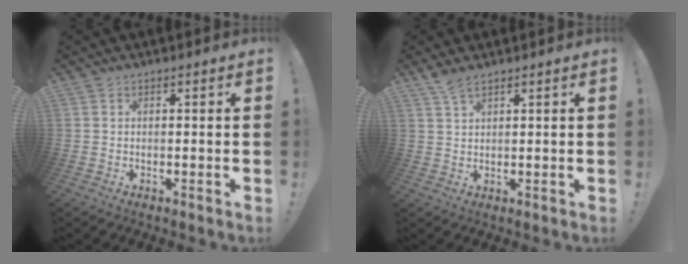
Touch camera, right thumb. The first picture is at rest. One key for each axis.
{"total": 3.5, "fx": 2.7, "fy": 0.7, "fz": 2.2, "tx": -0.043, "ty": -0.014, "tz": 0.048}